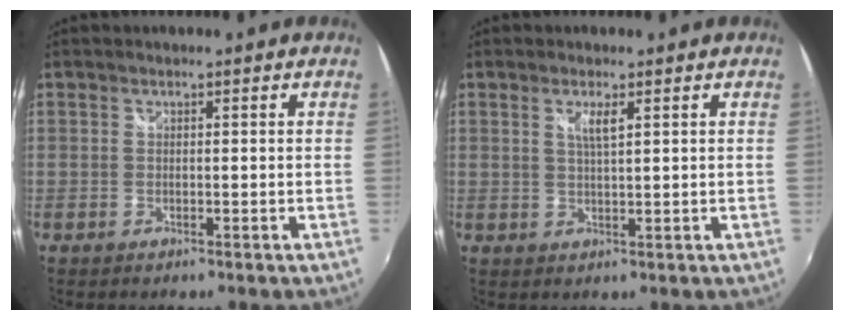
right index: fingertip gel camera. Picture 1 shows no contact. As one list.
[{"total": 2.7, "force": [1.2, 0.3, 2.4], "torque": [-0.044, -0.001, 0.021]}]